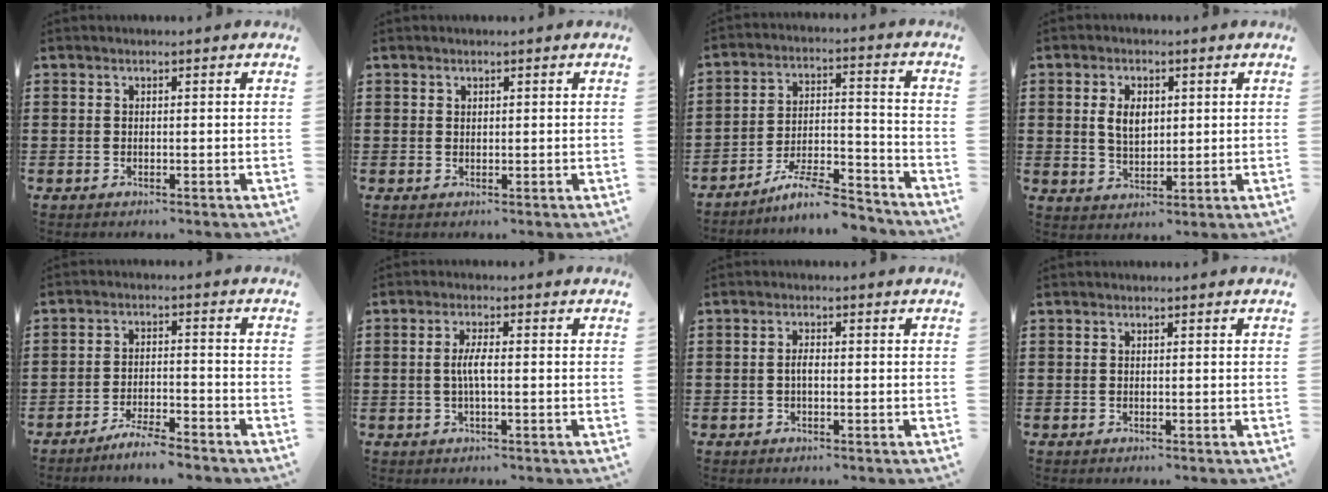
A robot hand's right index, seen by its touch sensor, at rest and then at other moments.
{"total": 0.7, "force": [0.5, 0.5, 0.1], "torque": [-0.003, 0.001, 0.010]}
{"total": 8.6, "force": [-7.7, 0.9, 3.8], "torque": [-0.066, 0.012, -0.147]}
{"total": 4.6, "force": [0.8, 2.8, 3.5], "torque": [-0.066, 0.009, 0.011]}
{"total": 4.4, "force": [-4.2, -0.1, 1.4], "torque": [-0.032, 0.000, -0.084]}
{"total": 3.1, "force": [-0.4, 0.5, 3.0], "torque": [-0.062, -0.003, -0.010]}
{"total": 1.7, "force": [-0.3, 0.7, 1.6], "torque": [-0.031, 0.002, -0.006]}
{"total": 0.0}